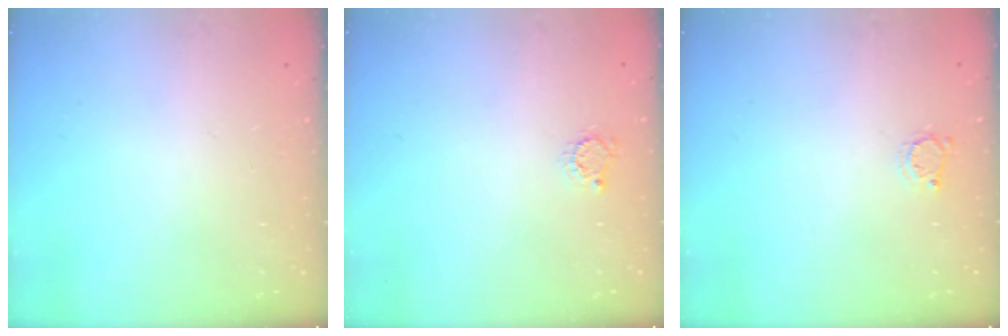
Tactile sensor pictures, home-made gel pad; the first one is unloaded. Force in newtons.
{"total": 2.8, "press": 2.8, "slide": 0.4}
{"total": 2.8, "press": 2.7, "slide": 0.4}